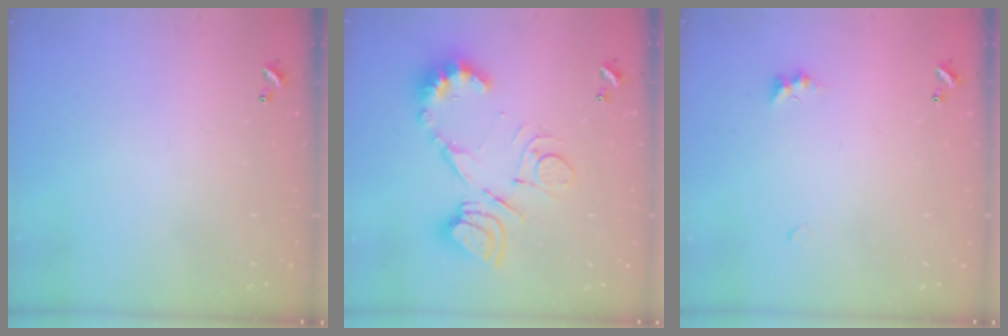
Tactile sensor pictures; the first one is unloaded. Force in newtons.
{"total": 17.2, "press": 17.1, "slide": 1.8}
{"total": 1.9, "press": 1.8, "slide": 0.6}